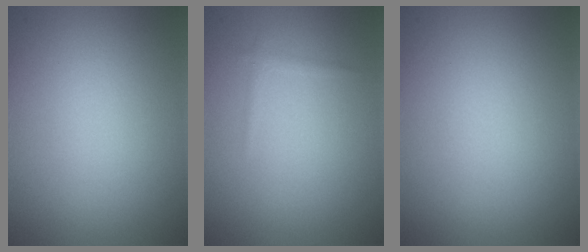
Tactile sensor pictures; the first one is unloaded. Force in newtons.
{"total": 0.6, "press": 0.6, "slide": 0.0}
{"total": 0.0}